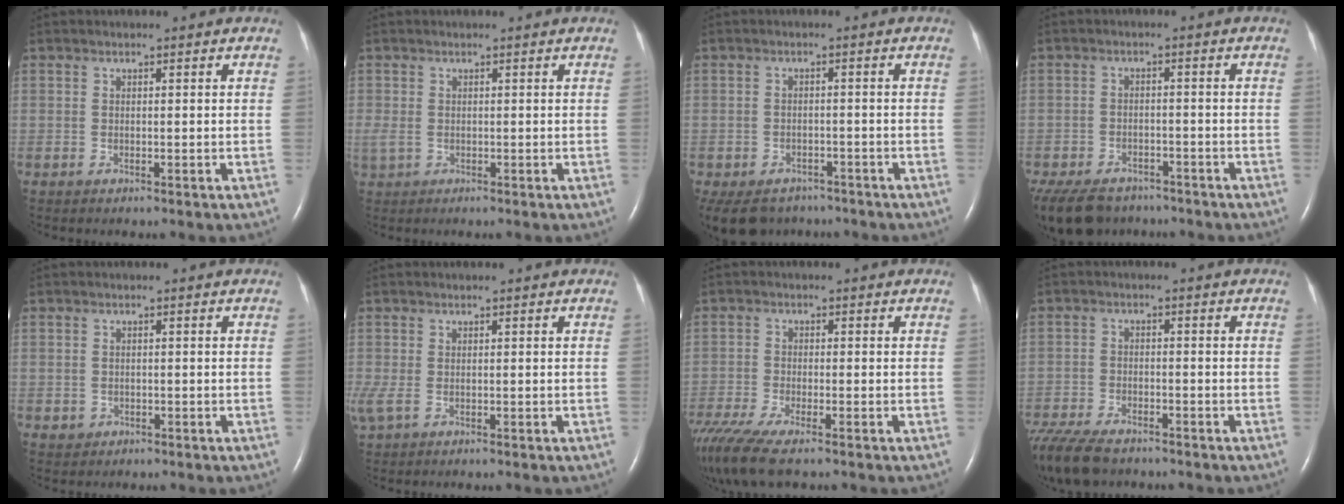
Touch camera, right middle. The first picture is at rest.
{"total": 1.6, "force": [0.1, 1.2, 0.9], "torque": [-0.035, 0.008, 0.007]}
{"total": 10.4, "force": [-8.0, 6.0, 2.8], "torque": [-0.068, -0.005, -0.101]}
{"total": 14.1, "force": [-10.7, 7.4, 5.3], "torque": [-0.146, -0.016, -0.148]}
{"total": 1.2, "force": [-0.4, 1.2, 0.2], "torque": [-0.001, 0.004, -0.003]}
{"total": 2.2, "force": [-0.3, 1.0, 2.0], "torque": [-0.064, -0.004, 0.001]}
{"total": 8.8, "force": [-6.8, 1.1, 5.5], "torque": [-0.107, -0.024, -0.122]}
{"total": 11.9, "force": [-9.4, 4.0, 5.9], "torque": [-0.131, -0.022, -0.156]}